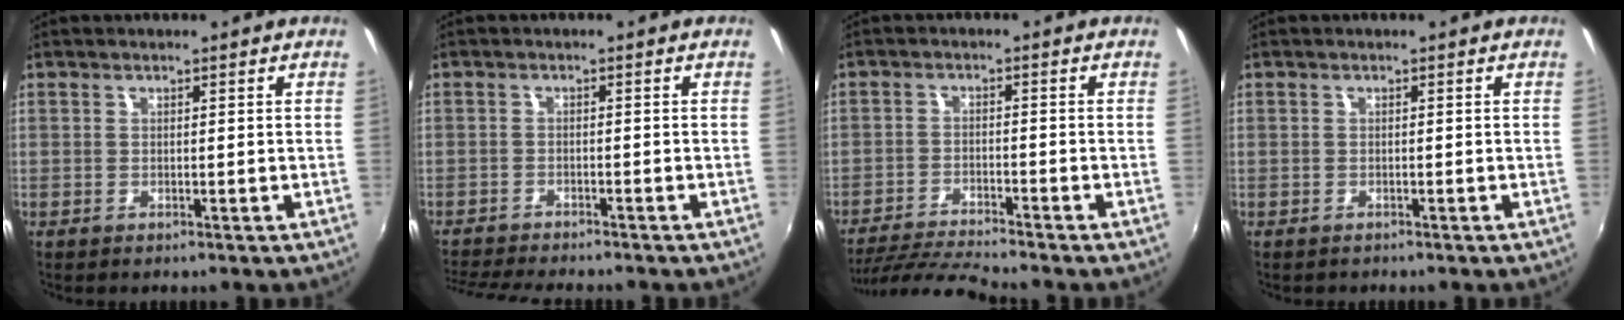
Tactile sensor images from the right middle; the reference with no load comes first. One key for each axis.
{"total": 8.5, "fx": -7.9, "fy": 0.8, "fz": 3.1, "tx": -0.083, "ty": -0.021, "tz": -0.132}
{"total": 9.2, "fx": -8.6, "fy": -0.7, "fz": 3.3, "tx": -0.086, "ty": -0.012, "tz": -0.158}
{"total": 0.6, "fx": -0.5, "fy": 0.0, "fz": -0.1, "tx": -0.001, "ty": -0.001, "tz": -0.010}